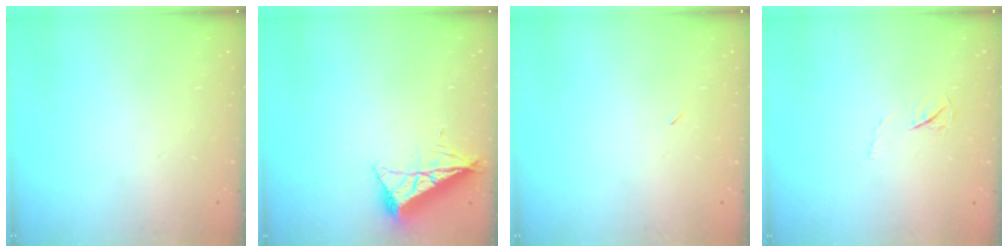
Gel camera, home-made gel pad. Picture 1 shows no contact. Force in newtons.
{"total": 7.7, "press": 7.6, "slide": 0.8}
{"total": 2.3, "press": 2.0, "slide": 1.2}
{"total": 3.3, "press": 3.2, "slide": 0.5}